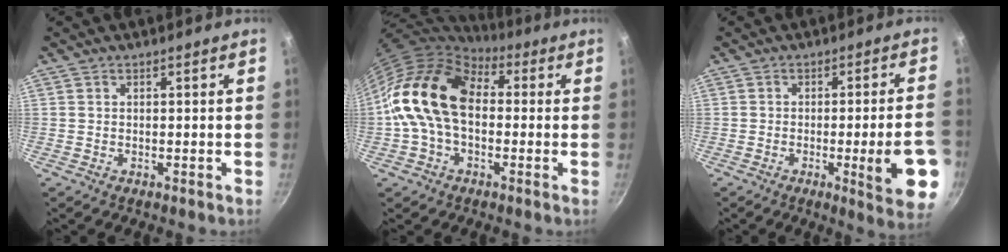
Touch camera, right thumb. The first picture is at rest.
{"total": 16.3, "force": [0.7, 11.2, 11.9], "torque": [-0.189, 0.033, -0.005]}
{"total": 12.2, "force": [-3.9, 2.1, 11.3], "torque": [-0.133, 0.018, -0.047]}